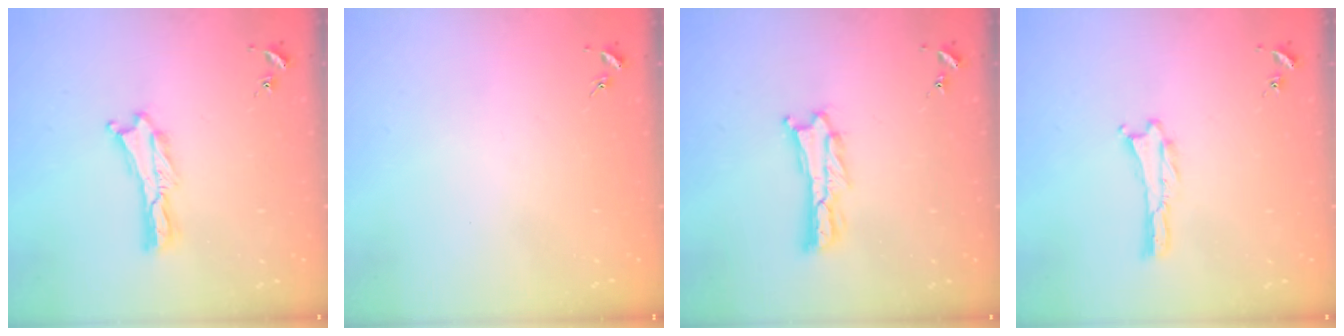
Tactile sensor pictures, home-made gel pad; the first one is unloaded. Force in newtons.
{"total": 0.0}
{"total": 1.6, "press": 1.6, "slide": 0.2}
{"total": 0.0}